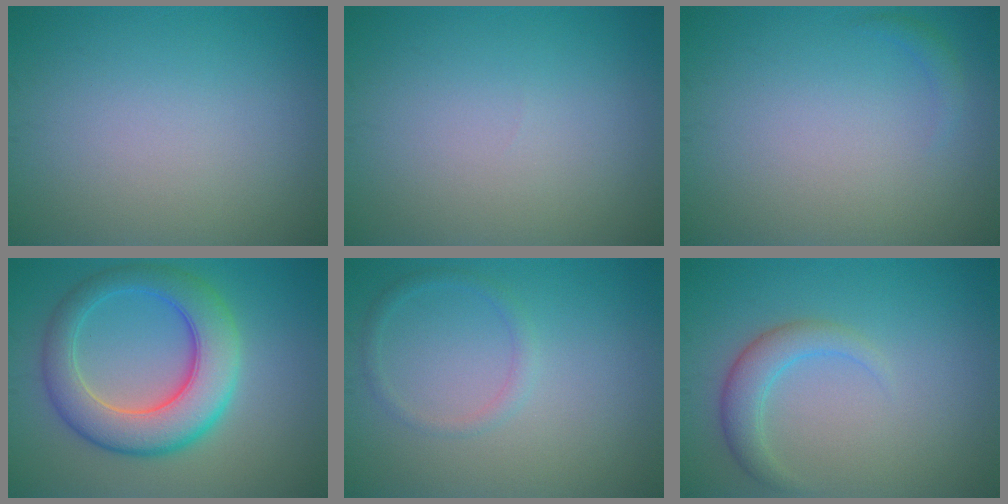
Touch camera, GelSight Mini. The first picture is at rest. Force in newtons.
{"total": 0.0}
{"total": 0.8, "press": 0.8, "slide": 0.1}
{"total": 8.1, "press": 8.1, "slide": 0.2}
{"total": 1.3, "press": 1.3, "slide": 0.1}
{"total": 2.8, "press": 2.8, "slide": 0.2}